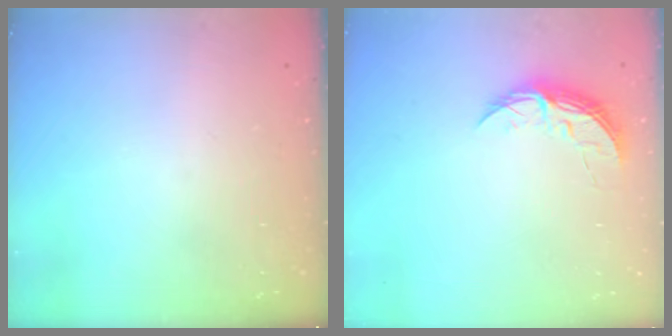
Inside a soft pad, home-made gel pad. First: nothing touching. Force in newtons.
{"total": 5.9, "press": 5.9, "slide": 0.5}